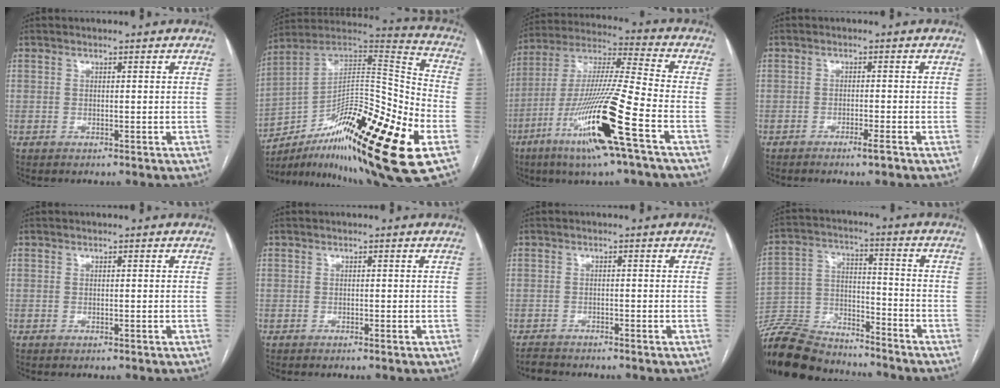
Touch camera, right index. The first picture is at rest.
{"total": 28.8, "force": [-13.0, 4.0, 25.4], "torque": [-0.367, -0.001, -0.209]}
{"total": 19.1, "force": [-8.2, -0.6, 17.2], "torque": [-0.356, -0.031, -0.160]}
{"total": 2.0, "force": [-1.5, -0.2, 1.4], "torque": [-0.025, -0.002, -0.025]}
{"total": 0.0}
{"total": 0.0}
{"total": 1.7, "force": [-1.7, 0.4, -0.4], "torque": [0.003, -0.007, -0.030]}
{"total": 16.4, "force": [-15.3, 4.5, 3.9], "torque": [-0.084, 0.019, -0.264]}